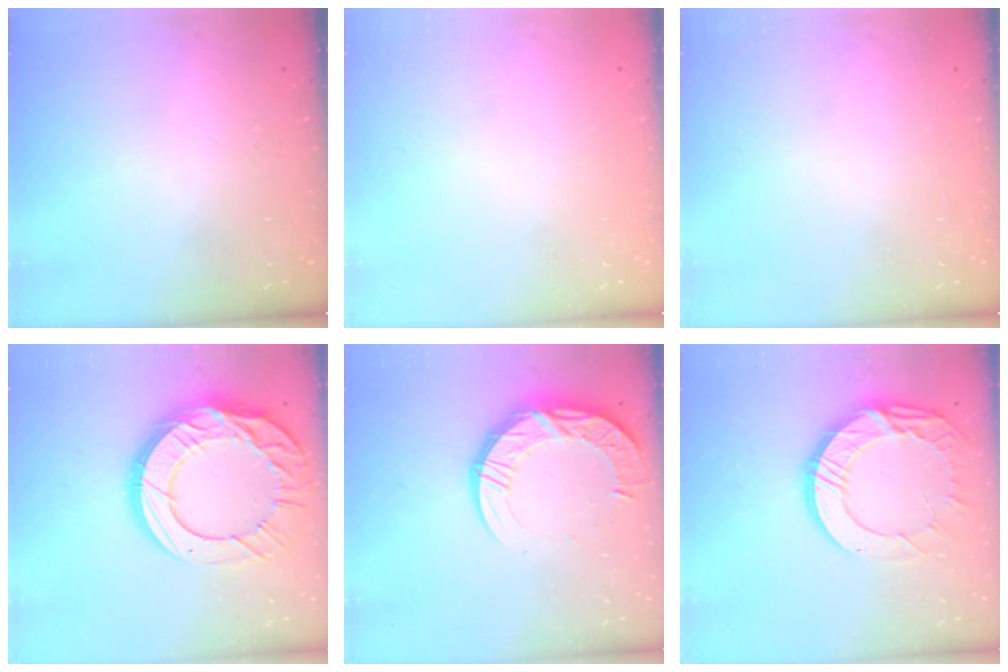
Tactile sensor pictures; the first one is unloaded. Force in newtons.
{"total": 0.0}
{"total": 0.0}
{"total": 24.9, "press": 24.8, "slide": 2.4}
{"total": 19.5, "press": 19.4, "slide": 1.5}
{"total": 17.6, "press": 17.5, "slide": 1.5}